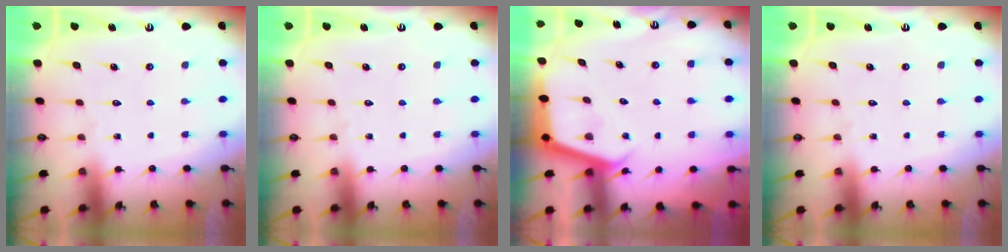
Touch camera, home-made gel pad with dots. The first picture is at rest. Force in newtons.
{"total": 0.0}
{"total": 3.9, "press": 3.9, "slide": 0.2}
{"total": 0.0}